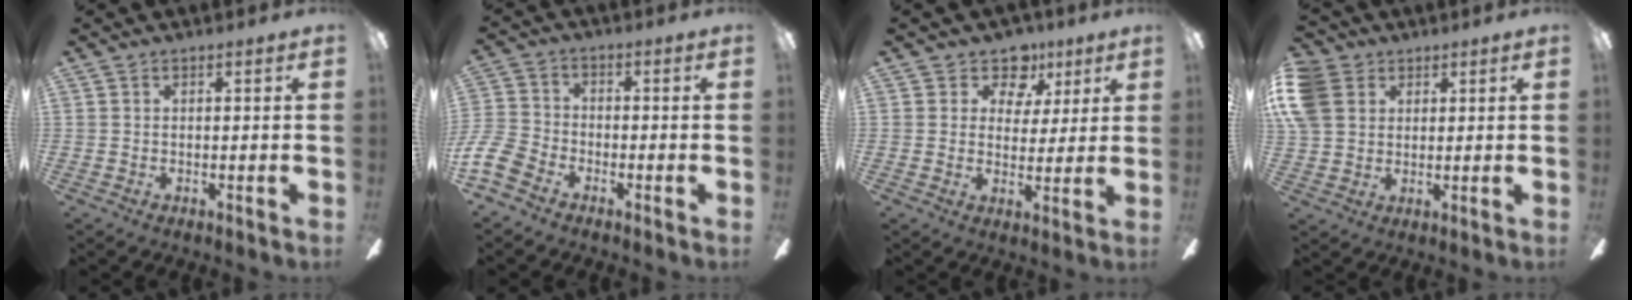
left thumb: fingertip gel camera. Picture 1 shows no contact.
{"total": 8.2, "force": [-4.9, 5.3, 3.9], "torque": [-0.098, 0.025, -0.094]}
{"total": 9.3, "force": [5.5, 6.8, 3.3], "torque": [-0.045, -0.032, 0.101]}
{"total": 9.4, "force": [3.2, 7.7, 4.4], "torque": [-0.111, 0.011, 0.064]}